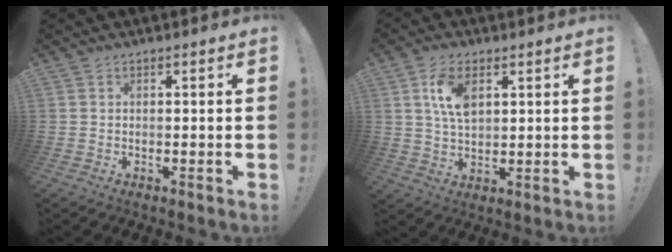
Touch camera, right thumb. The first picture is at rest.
{"total": 8.9, "force": [3.5, 5.2, 6.4], "torque": [-0.114, -0.006, 0.063]}